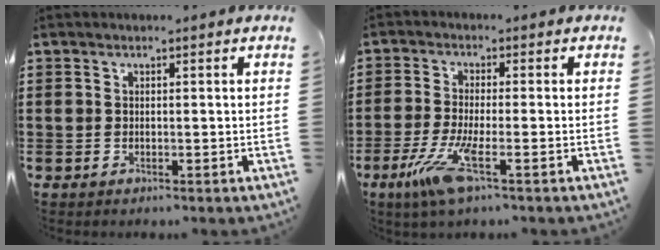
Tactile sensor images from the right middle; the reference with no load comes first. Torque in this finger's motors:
{"motor_torque": [1.35, -0.79, 0.69, 0.15]}